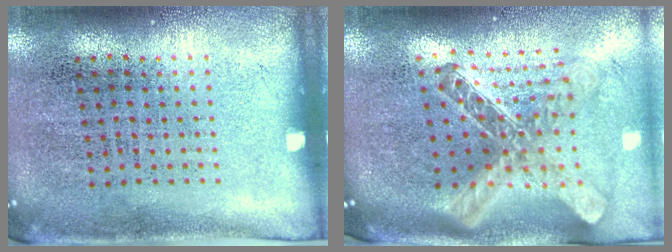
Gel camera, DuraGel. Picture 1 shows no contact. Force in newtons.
{"total": 2.7, "press": 2.0, "slide": 1.9}